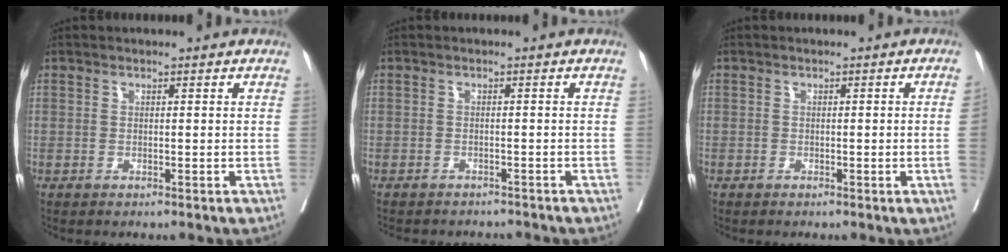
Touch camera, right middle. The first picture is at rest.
{"total": 6.4, "force": [-6.0, 1.8, 1.3], "torque": [-0.014, -0.002, -0.073]}
{"total": 1.4, "force": [-0.2, -0.4, 1.3], "torque": [-0.014, 0.000, -0.002]}